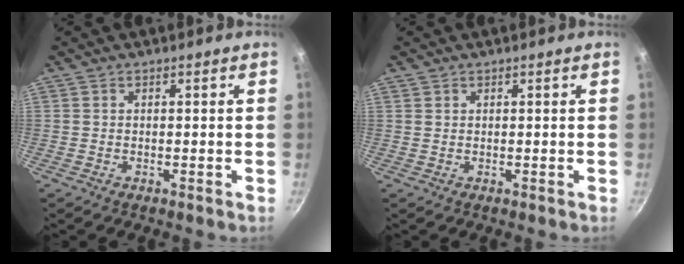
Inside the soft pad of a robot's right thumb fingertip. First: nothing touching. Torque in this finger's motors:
{"motor_torque": [-0.18, -0.03, -0.31, 0.10, -0.03]}